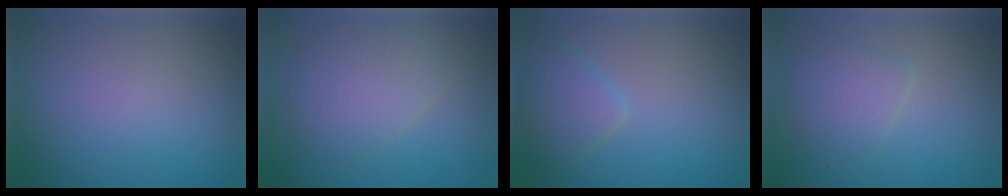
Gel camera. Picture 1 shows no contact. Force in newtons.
{"total": 3.7, "press": 3.7, "slide": 0.2}
{"total": 2.6, "press": 2.6, "slide": 0.1}
{"total": 2.7, "press": 2.7, "slide": 0.1}